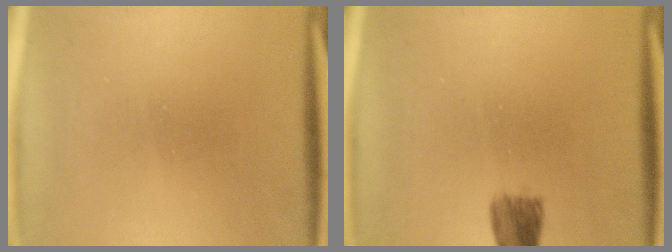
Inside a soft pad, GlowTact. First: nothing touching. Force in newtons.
{"total": 3.1}